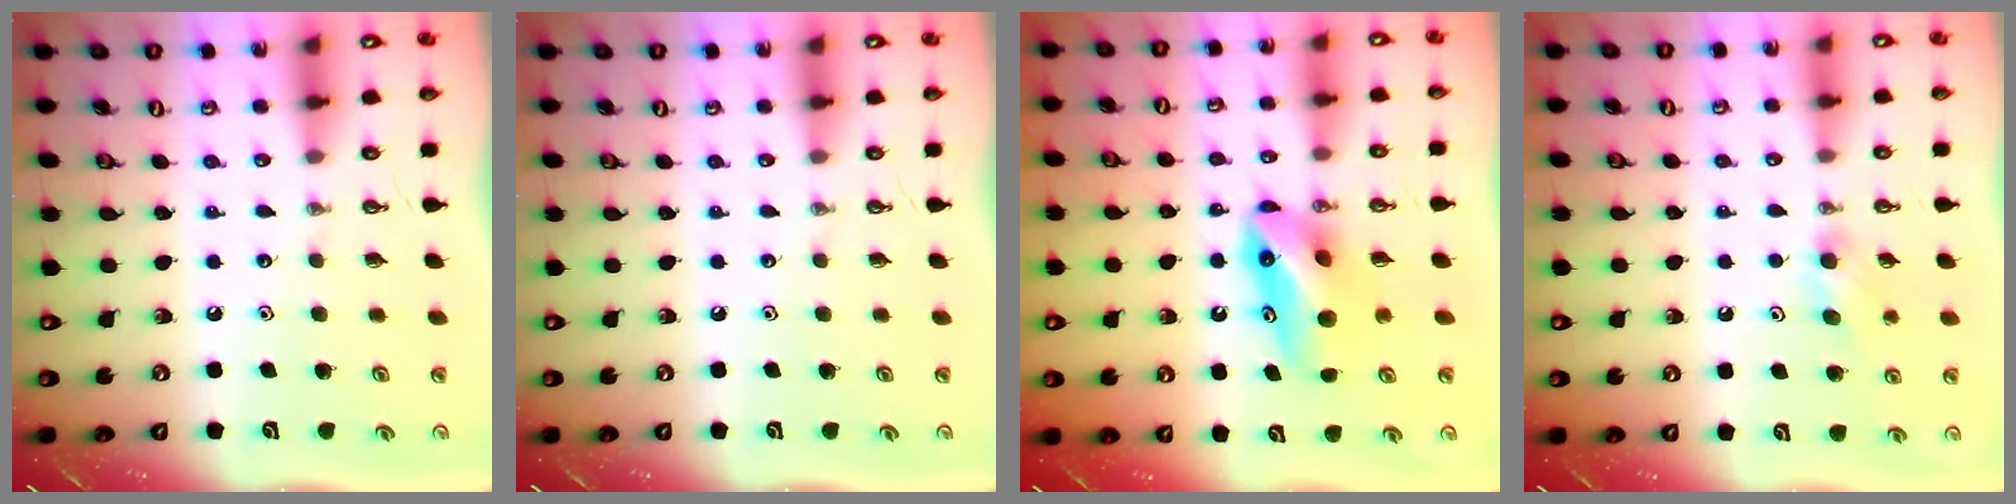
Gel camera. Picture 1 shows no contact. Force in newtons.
{"total": 0.0}
{"total": 10.0, "press": 9.1, "slide": 4.2}
{"total": 7.2, "press": 3.9, "slide": 6.0}